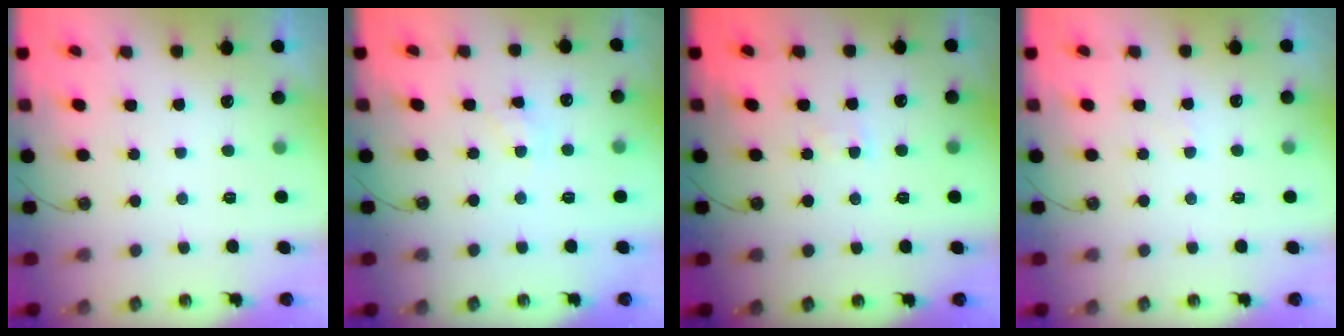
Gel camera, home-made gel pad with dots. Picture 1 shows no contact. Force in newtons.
{"total": 6.1, "press": 6.1, "slide": 0.8}
{"total": 1.7, "press": 1.7, "slide": 0.3}
{"total": 1.9, "press": 1.9, "slide": 0.3}